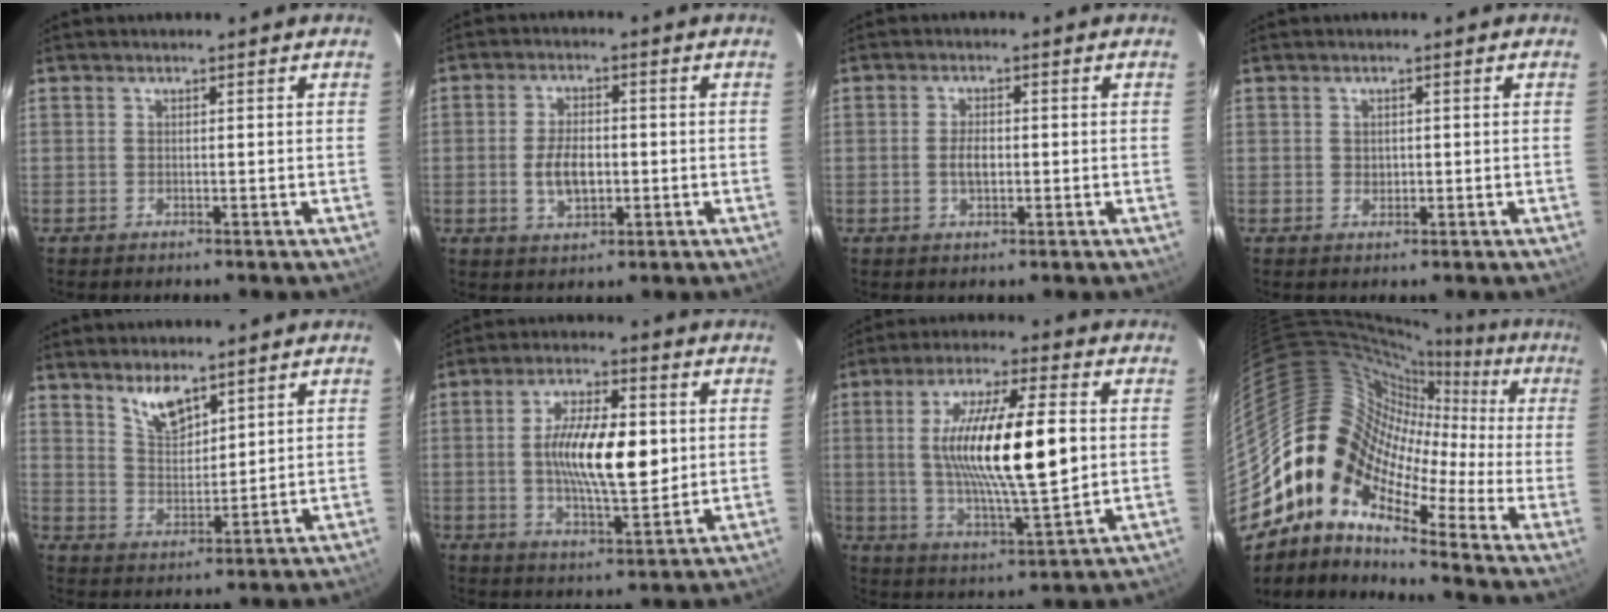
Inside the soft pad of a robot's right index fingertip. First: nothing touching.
{"total": 6.4, "force": [-0.9, 3.4, 5.3], "torque": [-0.106, 0.001, -0.011]}
{"total": 3.0, "force": [-0.2, 1.5, 2.6], "torque": [-0.050, 0.002, -0.003]}
{"total": 1.2, "force": [0.3, 1.0, 0.5], "torque": [-0.005, 0.002, 0.005]}
{"total": 6.3, "force": [4.7, 2.2, 3.6], "torque": [-0.063, 0.002, 0.094]}
{"total": 13.3, "force": [0.8, 4.5, 12.5], "torque": [-0.223, 0.001, 0.013]}
{"total": 18.4, "force": [1.6, 3.9, 18.0], "torque": [-0.323, -0.004, 0.031]}
{"total": 13.6, "force": [-3.7, 9.8, 8.8], "torque": [-0.126, 0.014, -0.101]}